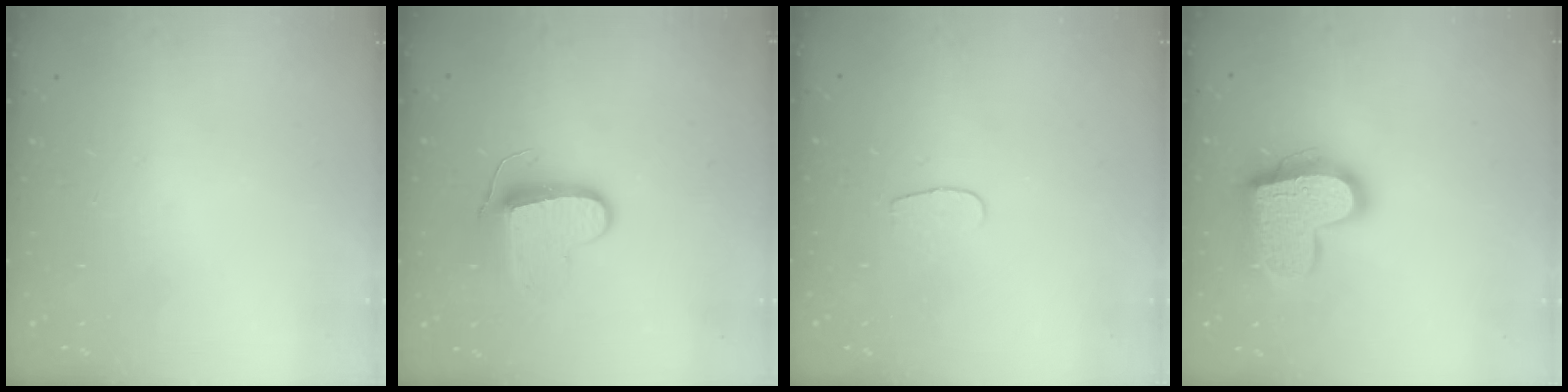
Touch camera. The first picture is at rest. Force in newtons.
{"total": 9.6, "press": 9.6, "slide": 0.2}
{"total": 3.2, "press": 3.2, "slide": 0.3}
{"total": 18.0, "press": 17.9, "slide": 1.6}